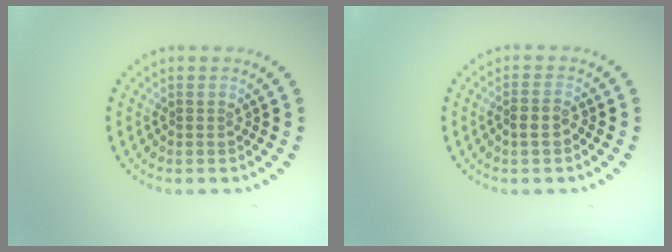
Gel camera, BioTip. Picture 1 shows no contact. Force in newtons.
{"total": 1.2, "press": 1.1, "slide": 0.3}